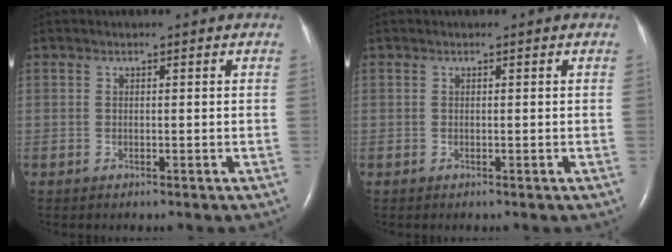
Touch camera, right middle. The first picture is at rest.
{"total": 0.0}